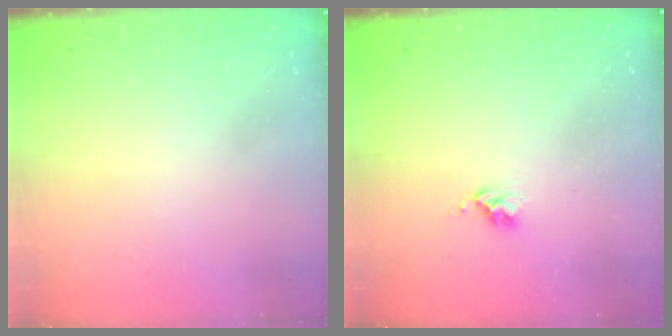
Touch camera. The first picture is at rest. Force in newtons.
{"total": 2.7, "press": 2.6, "slide": 0.4}